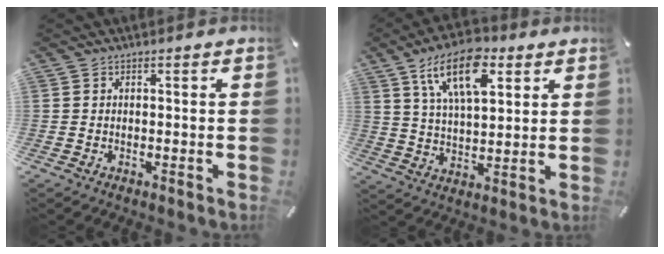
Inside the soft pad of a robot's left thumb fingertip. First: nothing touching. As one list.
[{"total": 15.2, "force": [7.8, 7.5, 10.8], "torque": [-0.186, -0.016, 0.135]}]